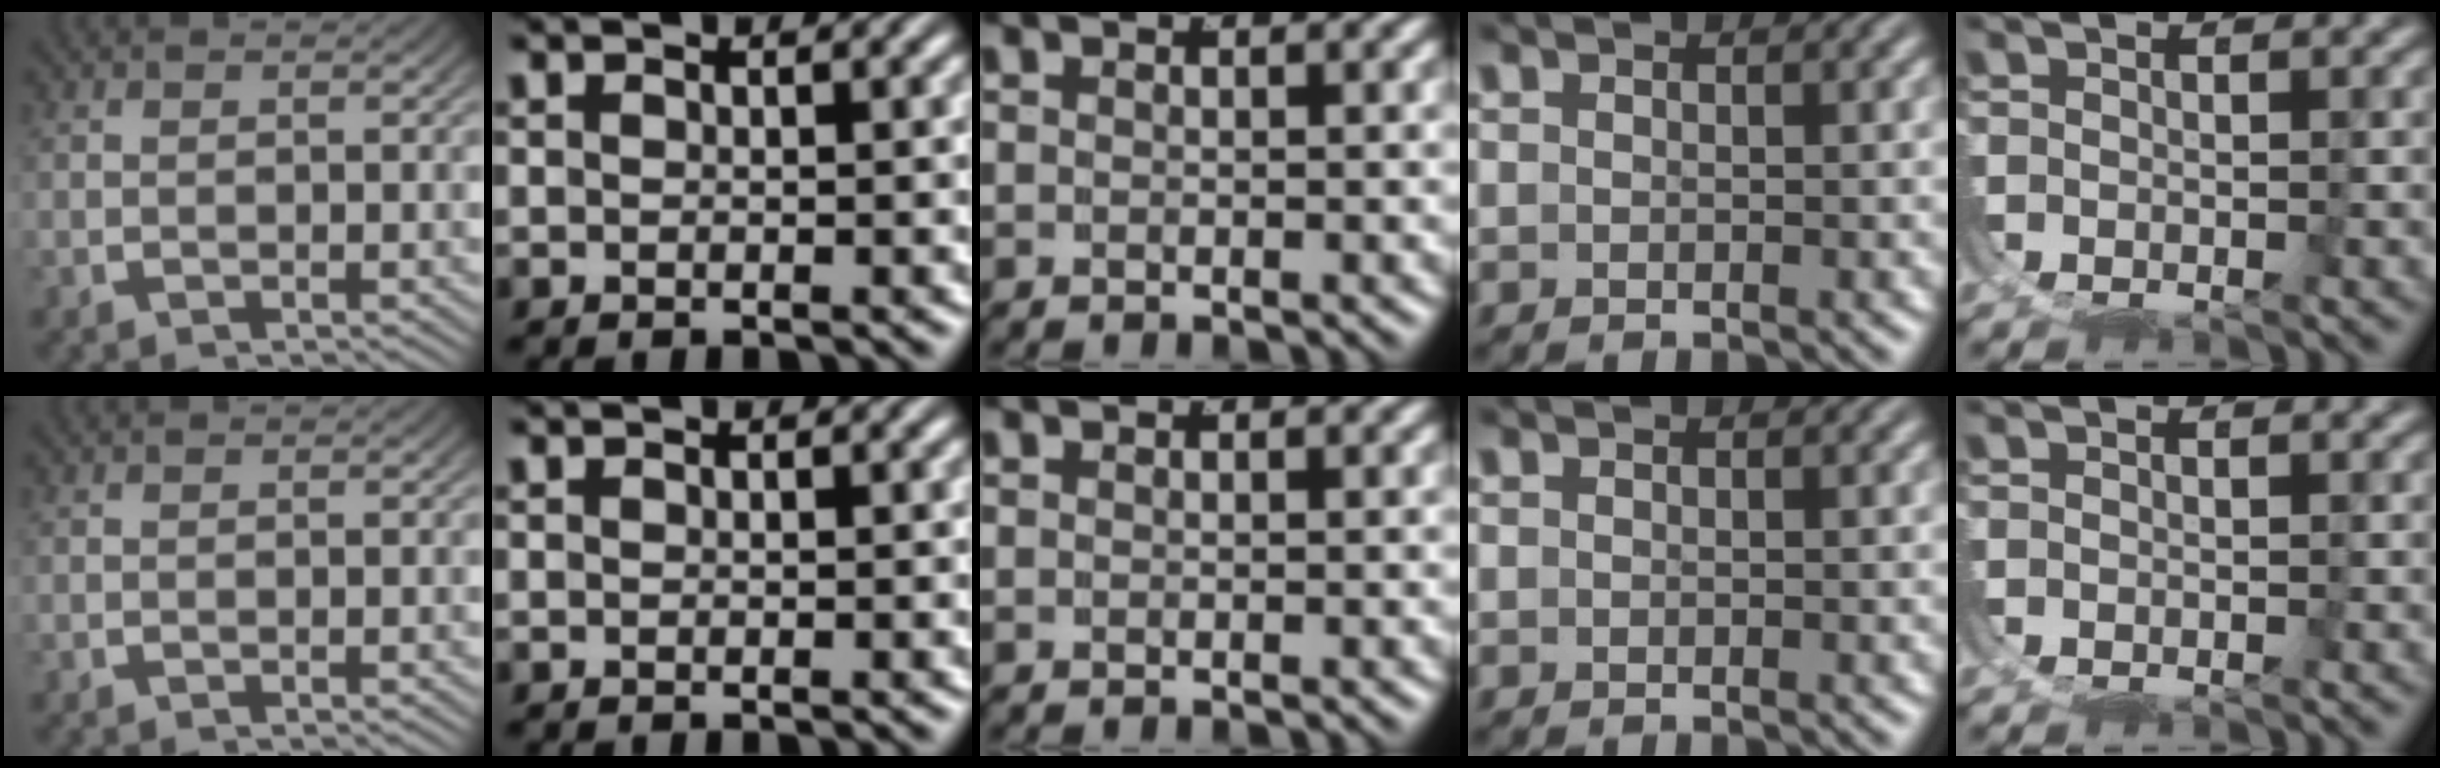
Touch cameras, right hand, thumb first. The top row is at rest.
{}